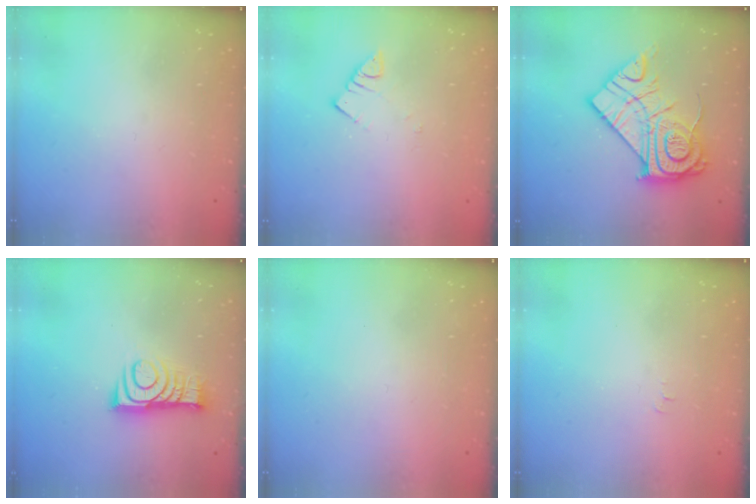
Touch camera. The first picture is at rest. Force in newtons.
{"total": 3.1, "press": 3.1, "slide": 0.5}
{"total": 20.7, "press": 20.6, "slide": 1.9}
{"total": 9.6, "press": 9.6, "slide": 0.1}
{"total": 1.8, "press": 1.8, "slide": 0.2}
{"total": 4.3, "press": 4.2, "slide": 0.6}